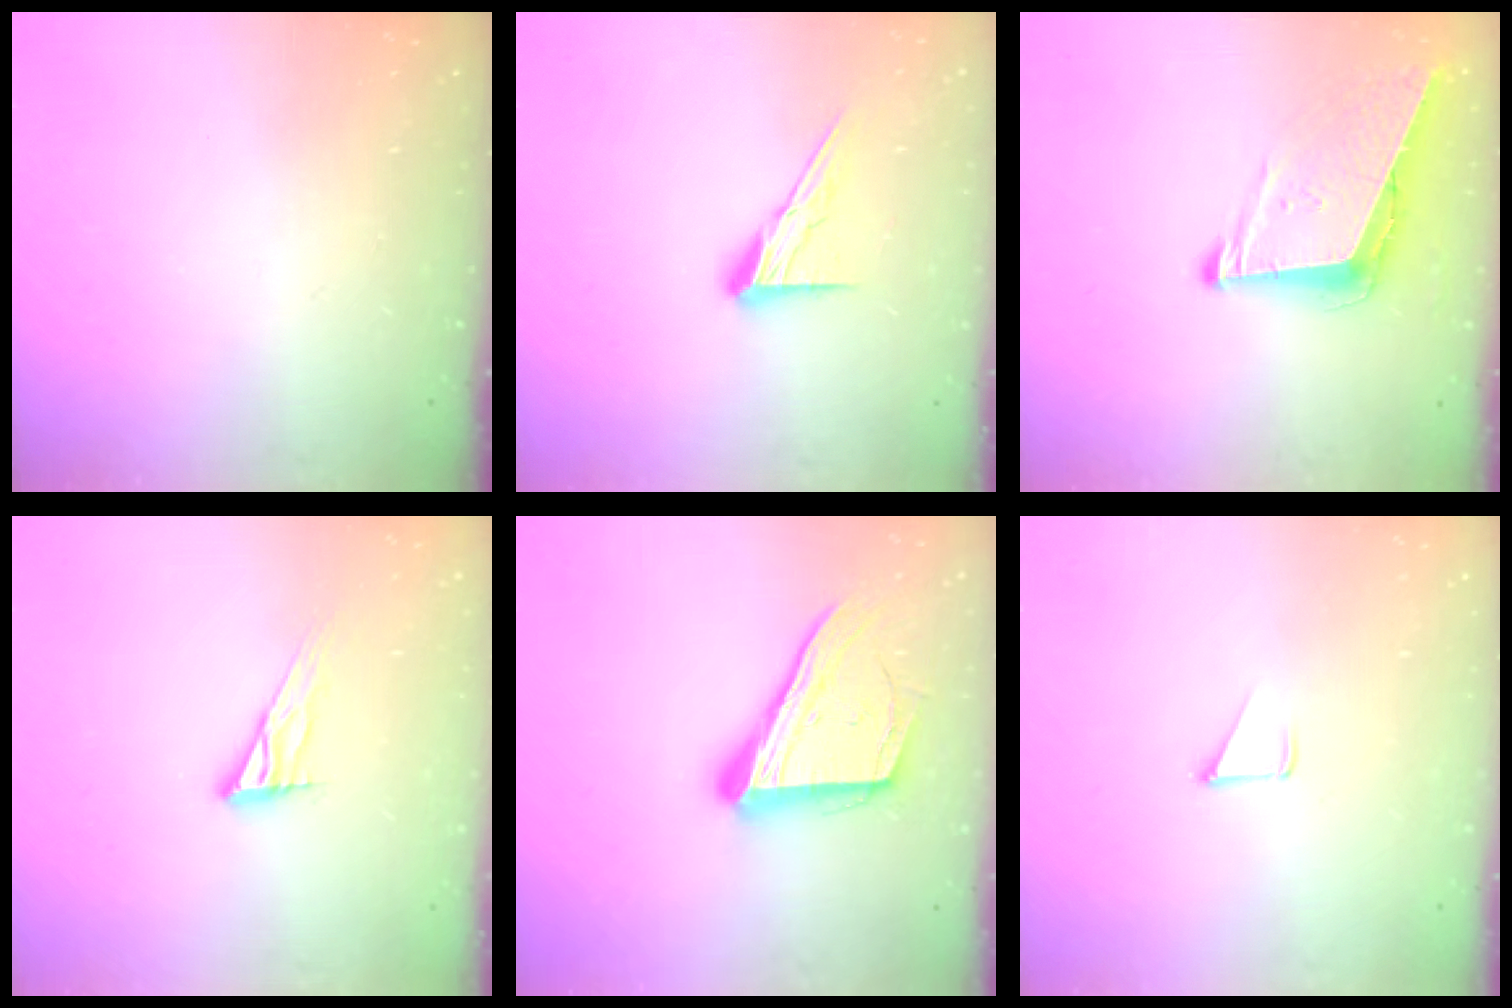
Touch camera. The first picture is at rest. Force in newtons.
{"total": 9.8, "press": 9.8, "slide": 0.5}
{"total": 9.0, "press": 8.6, "slide": 2.6}
{"total": 9.2, "press": 9.1, "slide": 0.7}
{"total": 18.8, "press": 18.7, "slide": 2.4}
{"total": 1.7, "press": 1.7, "slide": 0.1}